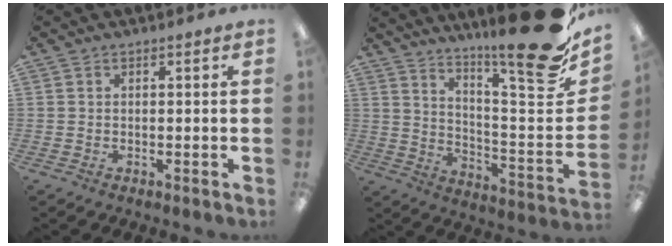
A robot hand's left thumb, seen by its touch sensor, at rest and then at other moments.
{"total": 22.3, "force": [15.6, 3.8, 15.4], "torque": [-0.199, -0.127, 0.240]}